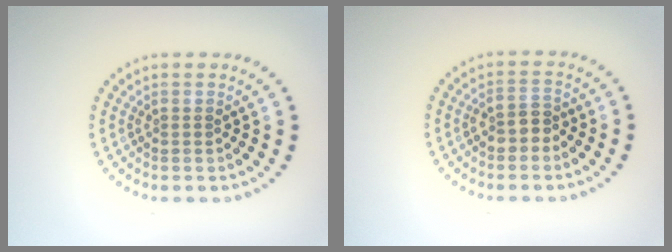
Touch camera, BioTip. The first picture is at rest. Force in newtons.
{"total": 2.1, "press": 2.0, "slide": 0.7}